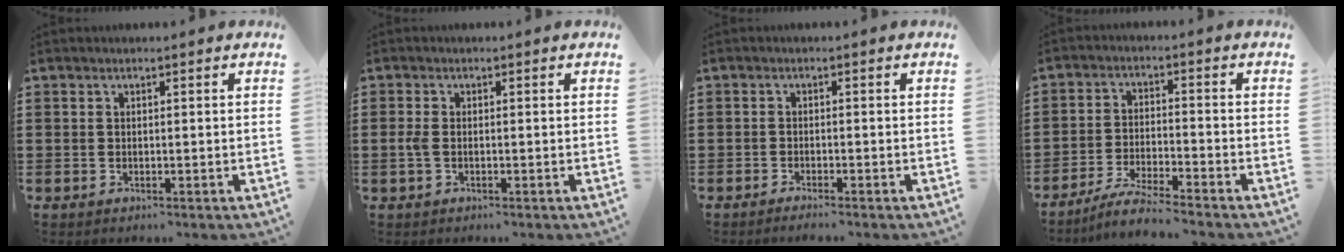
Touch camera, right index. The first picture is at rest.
{"total": 1.7, "force": [-0.3, 0.8, 1.5], "torque": [-0.044, -0.004, -0.011]}
{"total": 1.0, "force": [-1.0, -0.1, 0.2], "torque": [-0.006, 0.000, -0.020]}
{"total": 4.9, "force": [-4.6, -0.3, 1.7], "torque": [-0.043, -0.011, -0.091]}